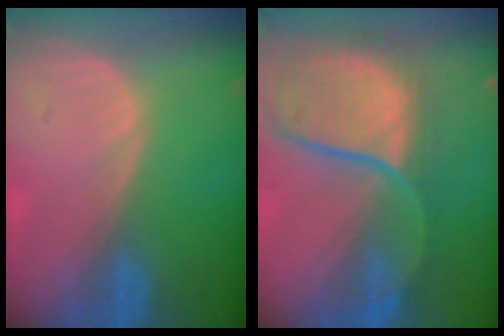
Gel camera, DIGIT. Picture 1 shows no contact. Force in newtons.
{"total": 12.0, "press": 9.9, "slide": 6.8}